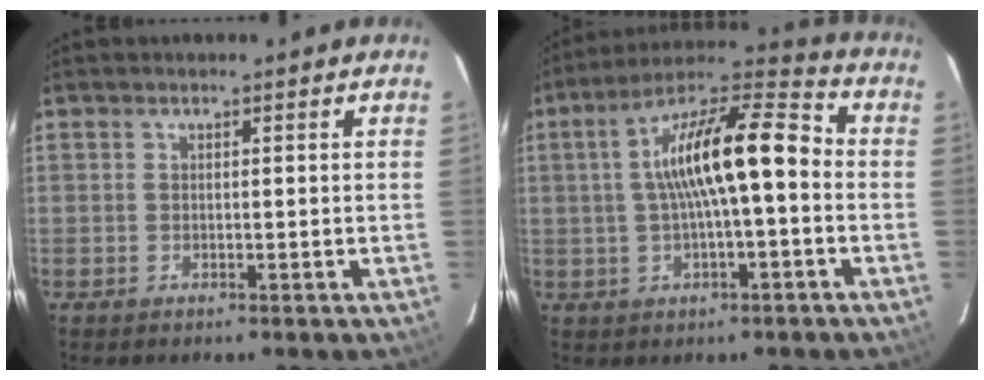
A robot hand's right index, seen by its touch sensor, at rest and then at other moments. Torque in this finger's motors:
{"motor_torque": [1.05, -0.40, 1.05, 0.21]}